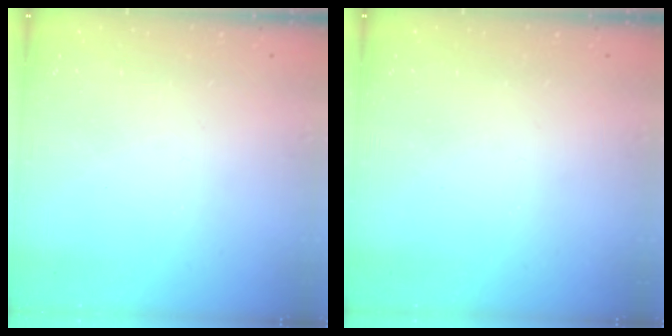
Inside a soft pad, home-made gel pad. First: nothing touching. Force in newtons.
{"total": 0.0}